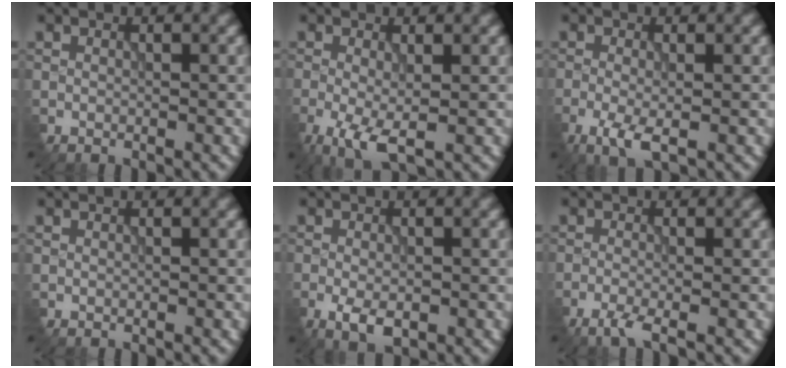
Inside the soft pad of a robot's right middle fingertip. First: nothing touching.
{"total": 4.1, "force": [-1.8, 1.5, 3.3], "torque": [-0.081, -0.013, -0.032]}
{"total": 3.2, "force": [-1.8, 0.9, 2.5], "torque": [-0.061, -0.008, -0.033]}
{"total": 0.0}
{"total": 3.0, "force": [-1.7, 1.3, 2.1], "torque": [-0.051, -0.010, -0.025]}
{"total": 2.6, "force": [-1.9, 0.2, 1.7], "torque": [-0.042, -0.005, -0.041]}